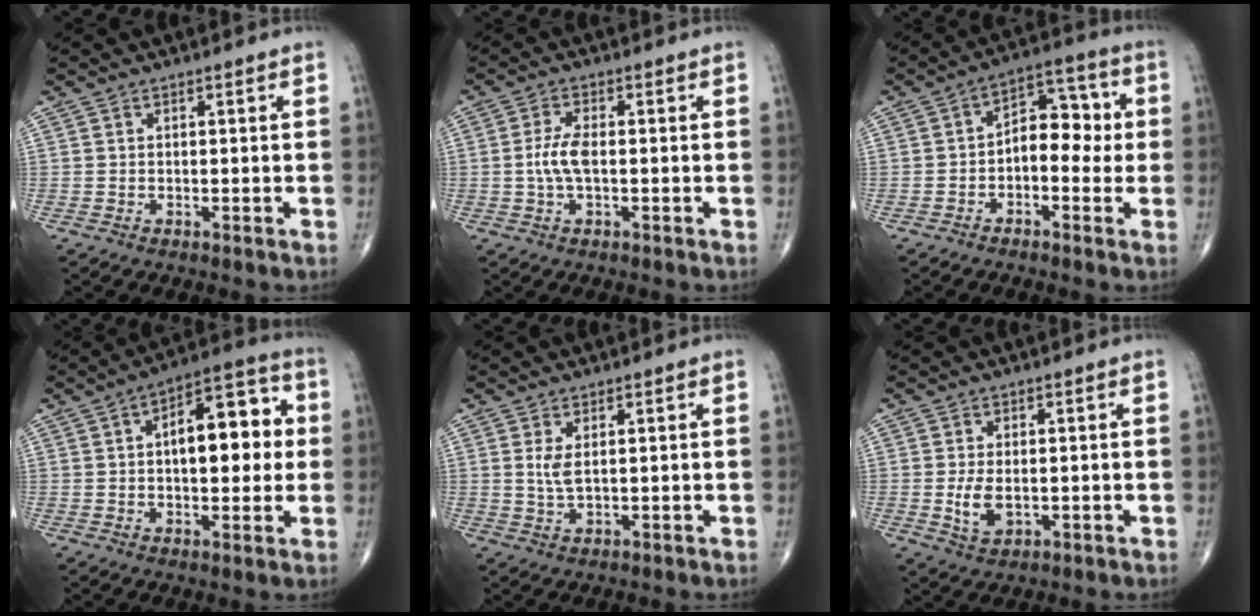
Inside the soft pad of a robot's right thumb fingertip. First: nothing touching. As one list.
[{"total": 4.5, "force": [-0.4, 1.8, 4.1], "torque": [-0.096, 0.006, -0.011]}, {"total": 9.1, "force": [-0.7, 5.7, 7.1], "torque": [-0.060, 0.037, -0.024]}, {"total": 14.8, "force": [1.7, 7.1, 12.8], "torque": [-0.149, 0.026, 0.019]}, {"total": 2.9, "force": [0.7, 1.0, 2.6], "torque": [-0.055, -0.006, 0.021]}, {"total": 4.7, "force": [-0.5, 2.7, 3.8], "torque": [-0.070, -0.007, -0.002]}]